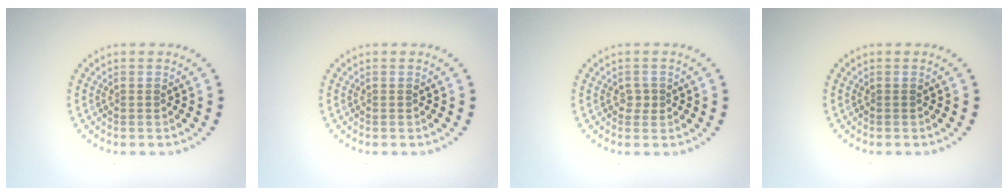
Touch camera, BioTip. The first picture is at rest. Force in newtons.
{"total": 0.0}
{"total": 1.1, "press": 1.0, "slide": 0.5}
{"total": 0.0}